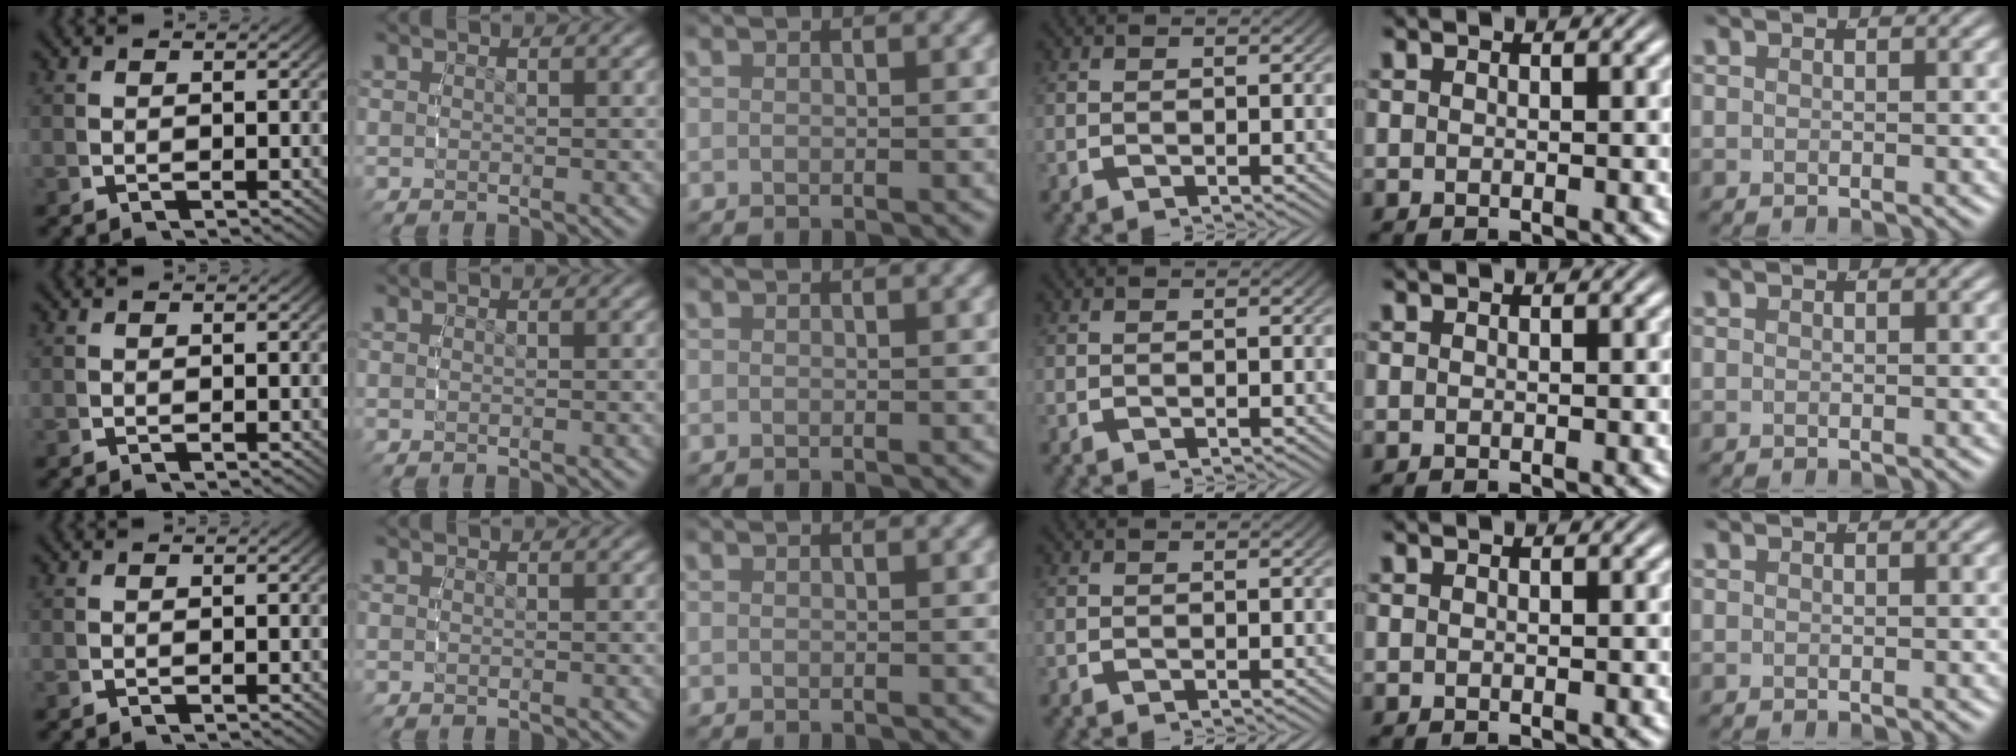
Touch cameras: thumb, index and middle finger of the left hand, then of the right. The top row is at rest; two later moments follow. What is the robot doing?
{"motion": "reach", "object": "velcro strap"}